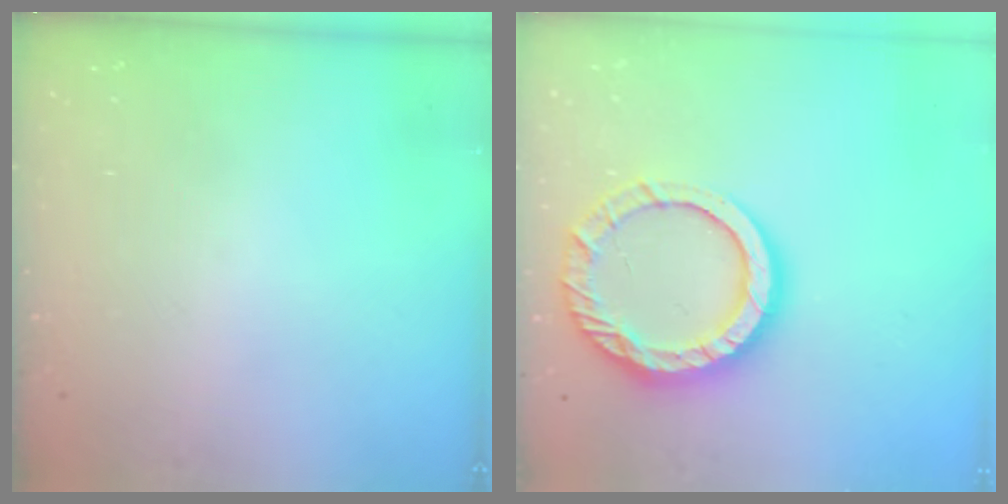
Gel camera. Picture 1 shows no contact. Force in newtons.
{"total": 15.3, "press": 15.2, "slide": 1.3}